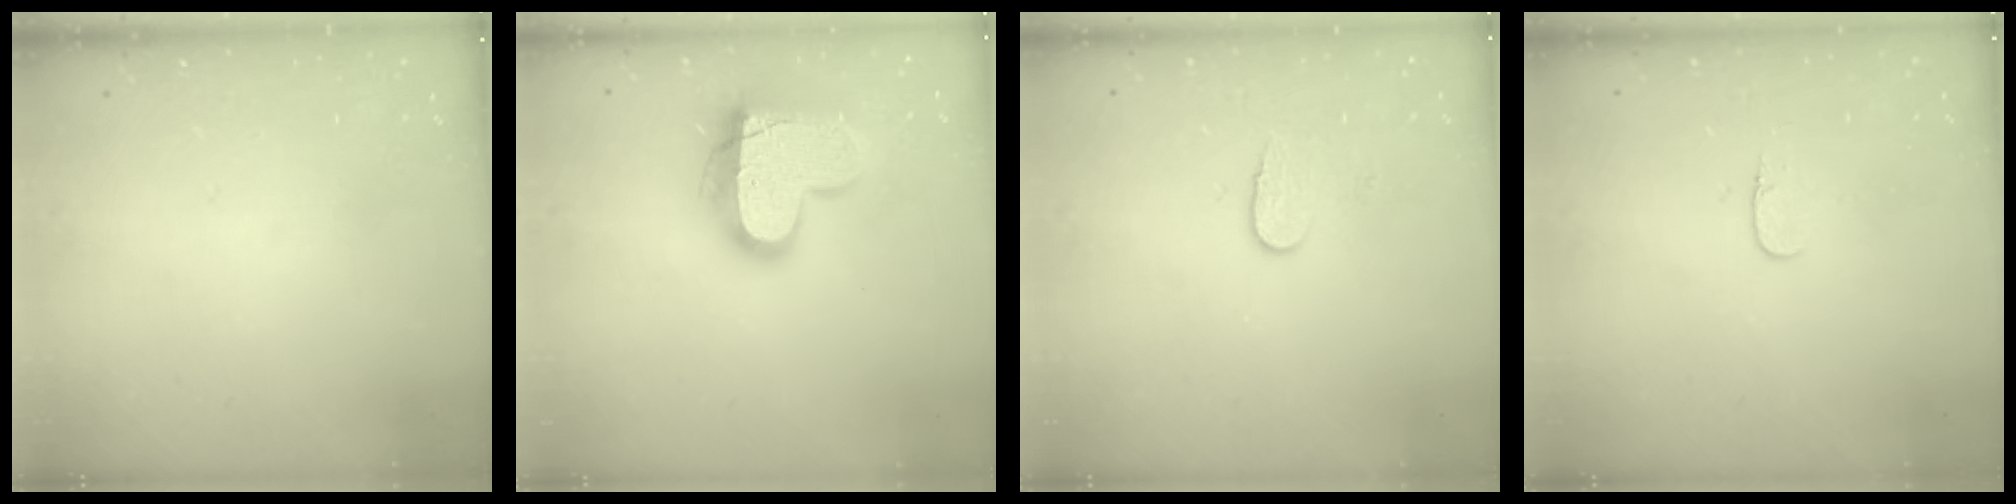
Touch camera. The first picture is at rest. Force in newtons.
{"total": 17.6, "press": 17.6, "slide": 1.2}
{"total": 6.1, "press": 6.1, "slide": 0.5}
{"total": 3.4, "press": 3.3, "slide": 0.4}